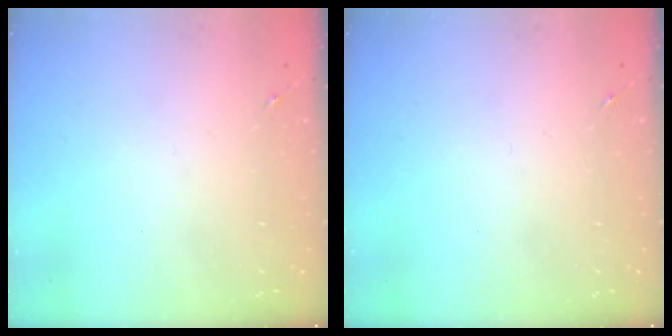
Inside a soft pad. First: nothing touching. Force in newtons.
{"total": 0.0}